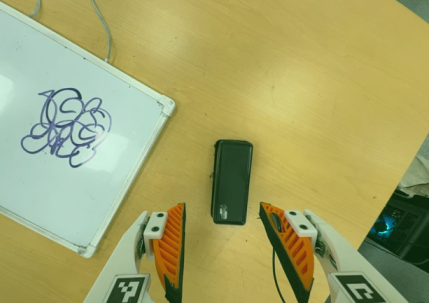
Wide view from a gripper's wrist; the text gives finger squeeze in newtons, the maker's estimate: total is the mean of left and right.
{"total": 0.0}